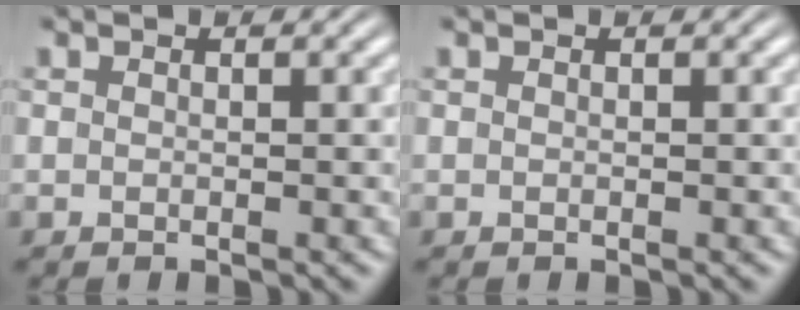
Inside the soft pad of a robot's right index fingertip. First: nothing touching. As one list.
[{"total": 0.0}]